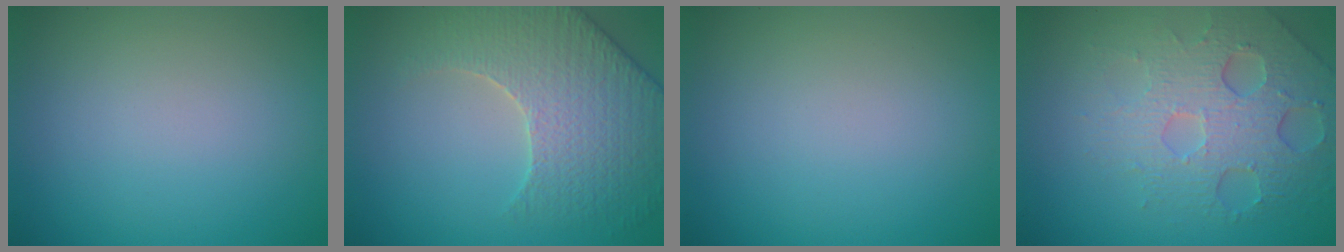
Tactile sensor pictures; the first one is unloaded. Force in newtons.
{"total": 5.3, "press": 5.0, "slide": 1.7}
{"total": 0.0}
{"total": 6.2, "press": 4.7, "slide": 4.1}